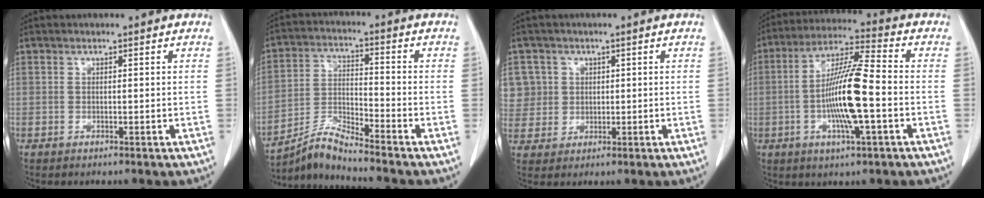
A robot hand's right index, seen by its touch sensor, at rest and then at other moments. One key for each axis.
{"total": 6.9, "fx": -6.5, "fy": -1.4, "fz": 1.9, "tx": -0.049, "ty": -0.009, "tz": -0.125}
{"total": 7.5, "fx": 2.2, "fy": 7.1, "fz": 0.4, "tx": -0.011, "ty": 0.023, "tz": 0.061}
{"total": 13.0, "fx": -2.4, "fy": 1.1, "fz": 12.7, "tx": -0.240, "ty": 0.000, "tz": -0.049}